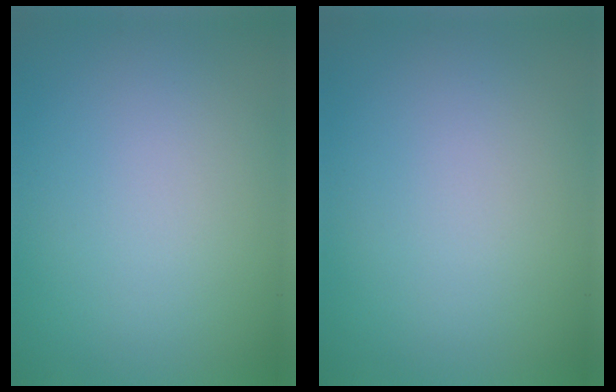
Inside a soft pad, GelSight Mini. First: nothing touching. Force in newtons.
{"total": 0.0}